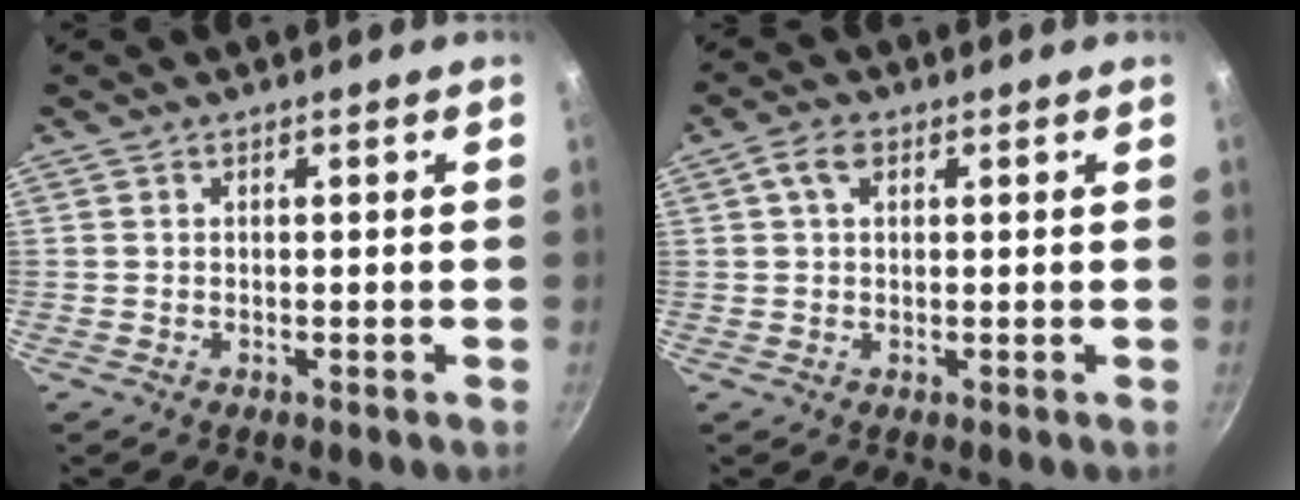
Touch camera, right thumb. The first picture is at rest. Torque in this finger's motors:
{"motor_torque": [0.32, 4.69, 0.43, -0.10, 0.37]}